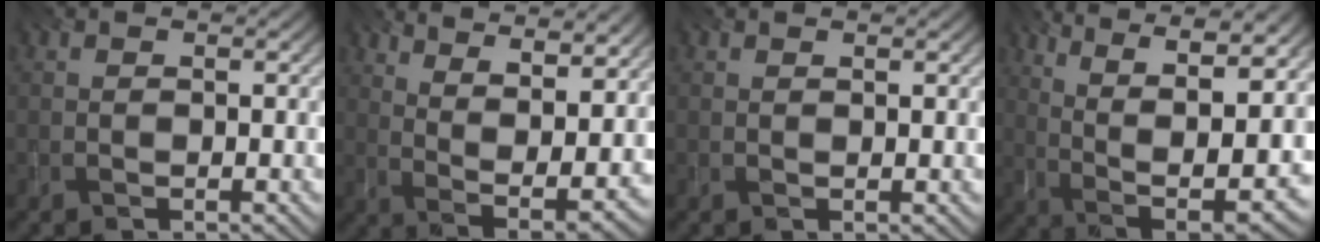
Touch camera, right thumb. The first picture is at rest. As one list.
[{"total": 13.5, "force": [8.6, 4.3, 9.5], "torque": [-0.165, 0.007, 0.126]}, {"total": 0.8, "force": [0.6, 0.1, 0.5], "torque": [-0.010, 0.000, 0.014]}, {"total": 15.1, "force": [5.6, 6.1, 12.6], "torque": [-0.221, 0.024, 0.101]}]